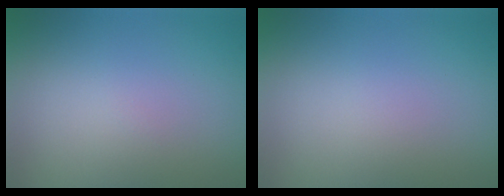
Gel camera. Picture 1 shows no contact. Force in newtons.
{"total": 0.0}